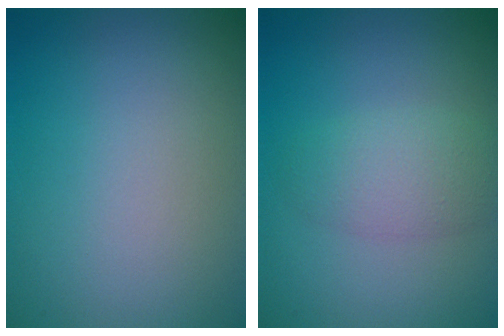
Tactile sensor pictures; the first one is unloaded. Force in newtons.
{"total": 2.8, "press": 2.8, "slide": 0.2}